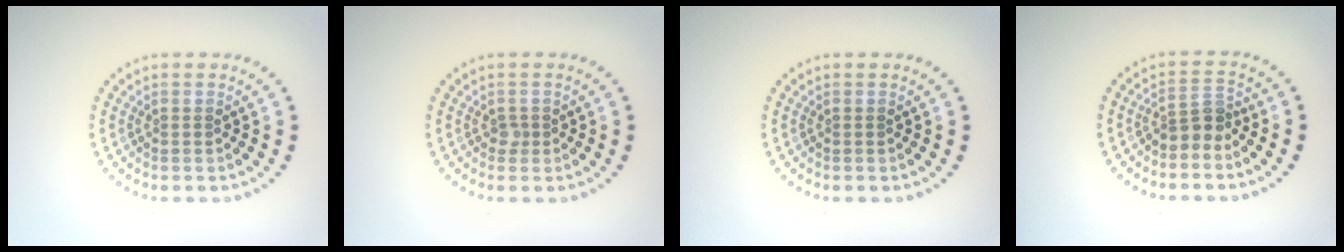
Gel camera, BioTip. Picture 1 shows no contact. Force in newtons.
{"total": 0.8, "press": 0.5, "slide": 0.6}
{"total": 0.0}
{"total": 2.4, "press": 1.9, "slide": 1.5}